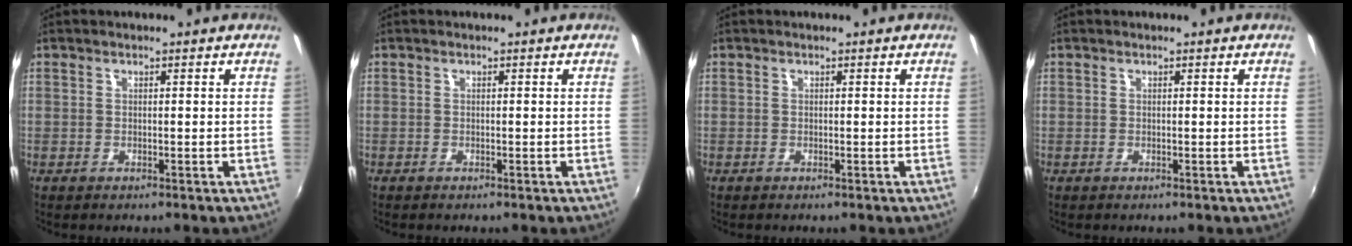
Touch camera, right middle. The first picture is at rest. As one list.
[{"total": 0.0}, {"total": 0.0}, {"total": 0.0}]